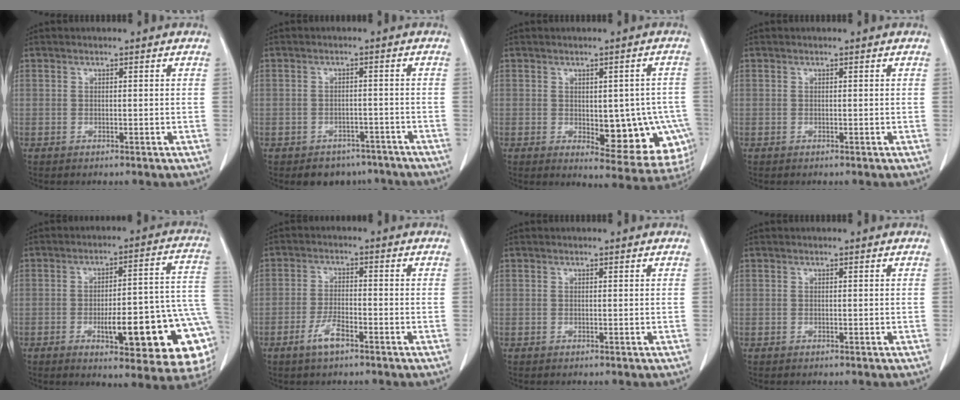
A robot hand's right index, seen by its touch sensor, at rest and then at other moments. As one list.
[{"total": 5.7, "force": [-4.5, 3.5, 0.4], "torque": [0.013, 0.016, -0.058]}, {"total": 12.9, "force": [-2.7, 5.9, 11.1], "torque": [-0.100, 0.010, -0.017]}, {"total": 0.0}, {"total": 20.5, "force": [-6.1, 4.4, 19.1], "torque": [-0.156, 0.022, -0.067]}, {"total": 4.2, "force": [-2.6, 0.9, 3.2], "torque": [-0.064, 0.000, -0.049]}, {"total": 0.0}, {"total": 0.0}]